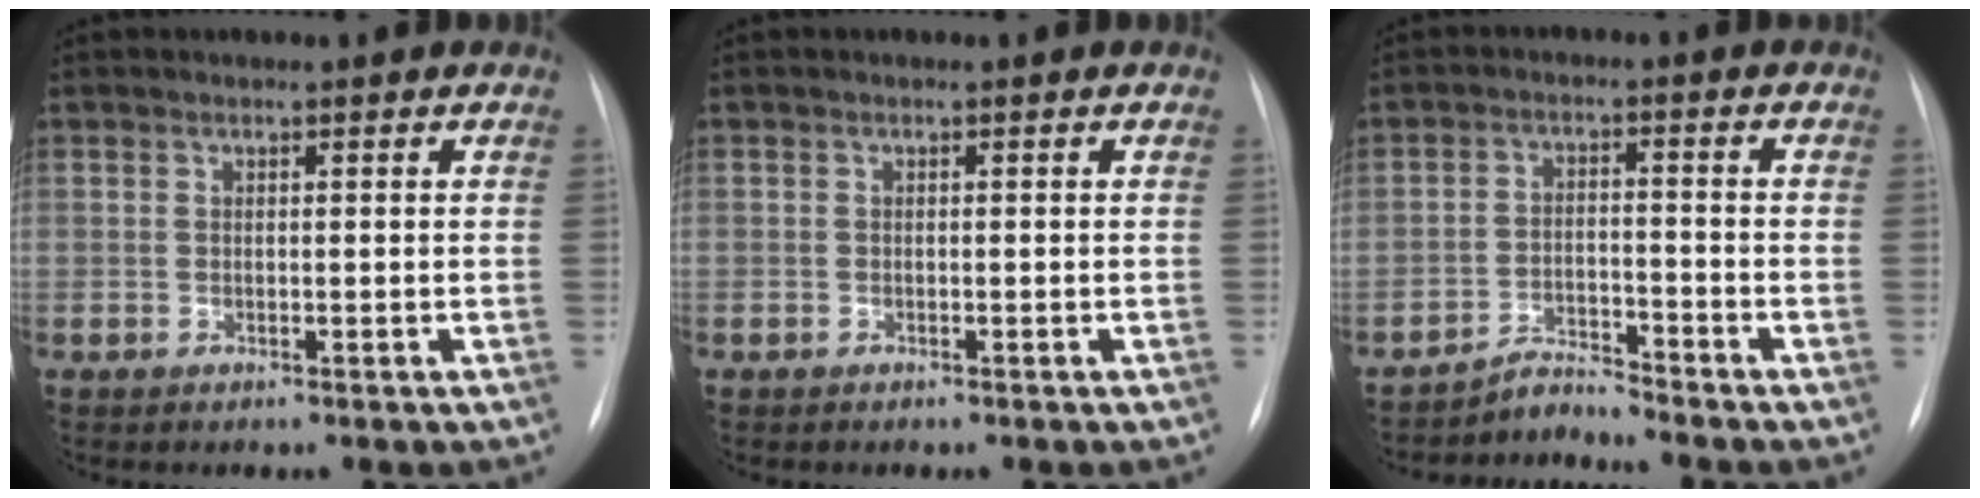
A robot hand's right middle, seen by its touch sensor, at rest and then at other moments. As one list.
[{"total": 0.0}, {"total": 3.6, "force": [-3.4, -0.8, -0.8], "torque": [0.013, -0.013, -0.057]}]